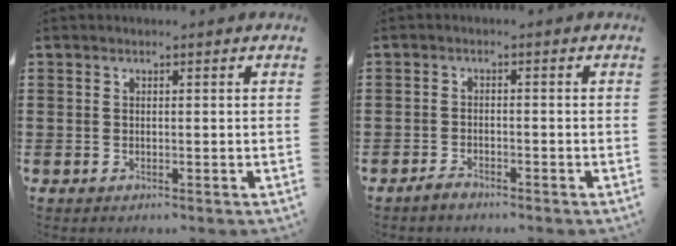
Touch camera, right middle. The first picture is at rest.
{"total": 1.5, "force": [-1.4, 0.4, 0.5], "torque": [-0.012, 0.000, -0.028]}